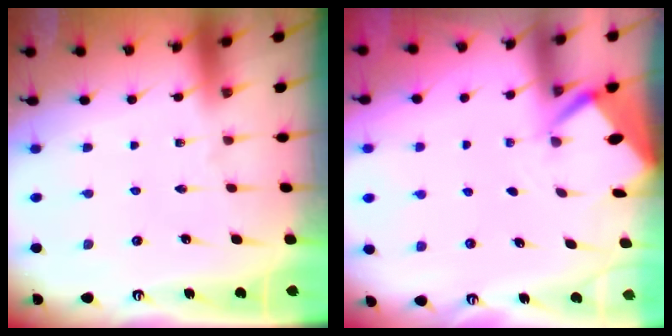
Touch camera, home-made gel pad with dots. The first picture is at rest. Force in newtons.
{"total": 2.8, "press": 2.8, "slide": 0.3}